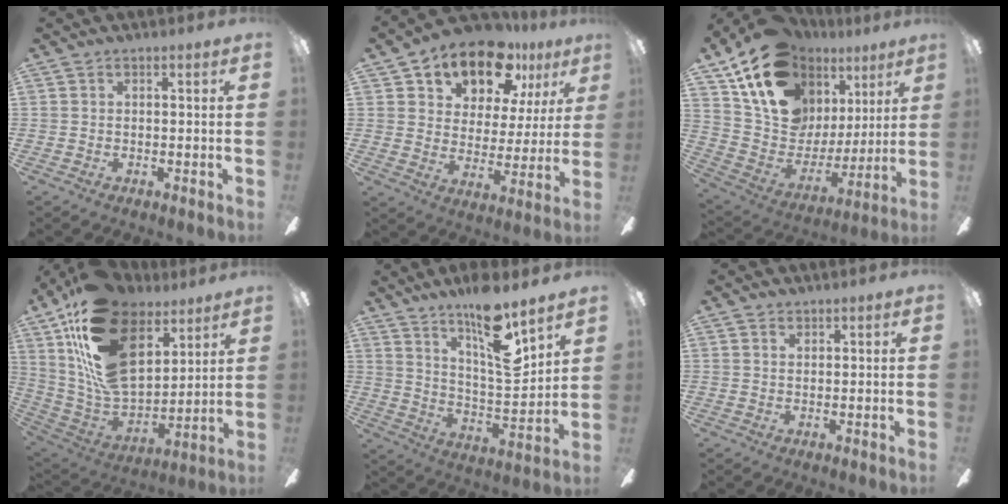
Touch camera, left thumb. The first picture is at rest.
{"total": 14.3, "force": [10.9, 7.2, 5.8], "torque": [-0.101, -0.072, 0.196]}
{"total": 19.0, "force": [11.9, 12.3, 8.3], "torque": [-0.165, -0.066, 0.225]}
{"total": 25.2, "force": [12.7, 14.6, 16.1], "torque": [-0.320, -0.065, 0.237]}
{"total": 16.1, "force": [11.9, 3.4, 10.4], "torque": [-0.174, -0.081, 0.195]}
{"total": 1.0, "force": [0.8, 0.4, 0.2], "torque": [-0.006, 0.001, 0.016]}